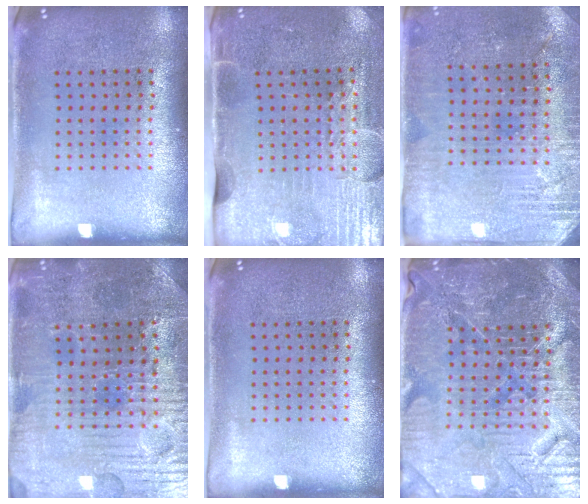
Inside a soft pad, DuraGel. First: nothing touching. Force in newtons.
{"total": 4.3, "press": 3.6, "slide": 2.3}
{"total": 2.8, "press": 2.7, "slide": 0.6}
{"total": 3.7, "press": 3.7, "slide": 0.5}
{"total": 0.0}
{"total": 5.3, "press": 5.0, "slide": 1.8}